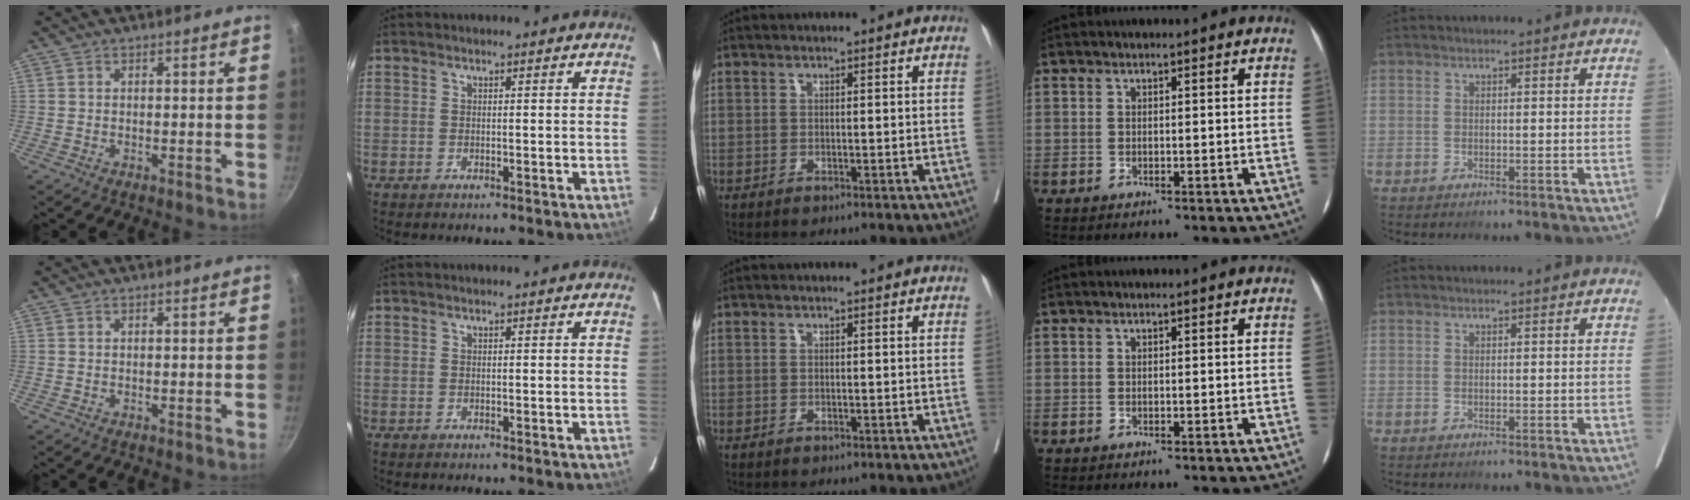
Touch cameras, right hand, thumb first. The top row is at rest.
{}